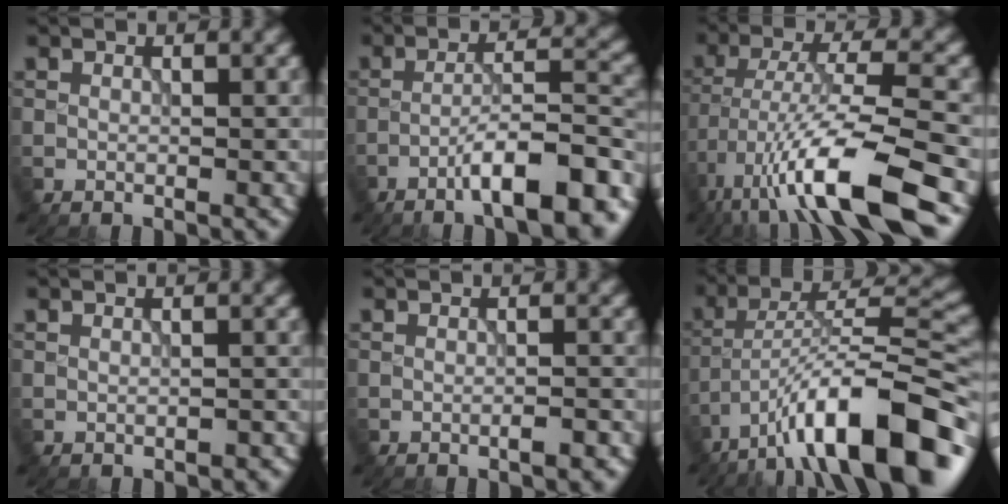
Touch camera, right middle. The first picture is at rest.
{"total": 10.1, "force": [-6.0, 2.1, 7.8], "torque": [-0.112, 0.014, -0.095]}
{"total": 12.0, "force": [-6.8, 2.6, 9.5], "torque": [-0.175, 0.000, -0.120]}
{"total": 0.8, "force": [-0.6, 0.4, 0.3], "torque": [-0.006, -0.003, -0.006]}
{"total": 1.7, "force": [-1.0, 0.4, 1.4], "torque": [-0.017, 0.003, -0.015]}
{"total": 14.3, "force": [-8.8, 4.0, 10.6], "torque": [-0.164, 0.017, -0.152]}